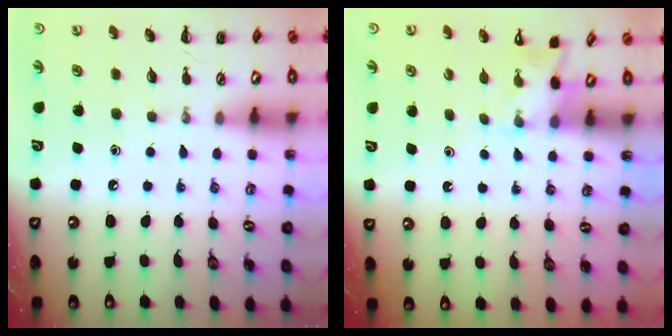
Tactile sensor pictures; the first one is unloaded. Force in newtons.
{"total": 3.1, "press": 3.0, "slide": 0.8}